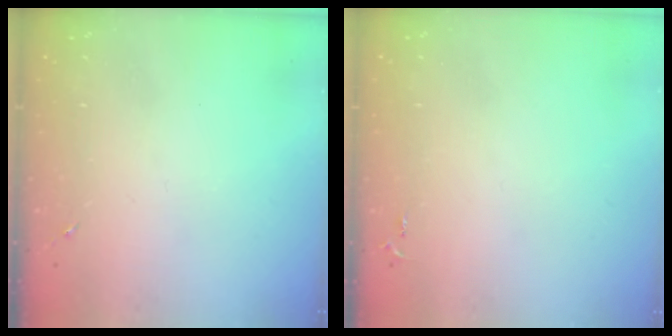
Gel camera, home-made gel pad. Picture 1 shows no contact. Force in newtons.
{"total": 2.5, "press": 2.5, "slide": 0.3}